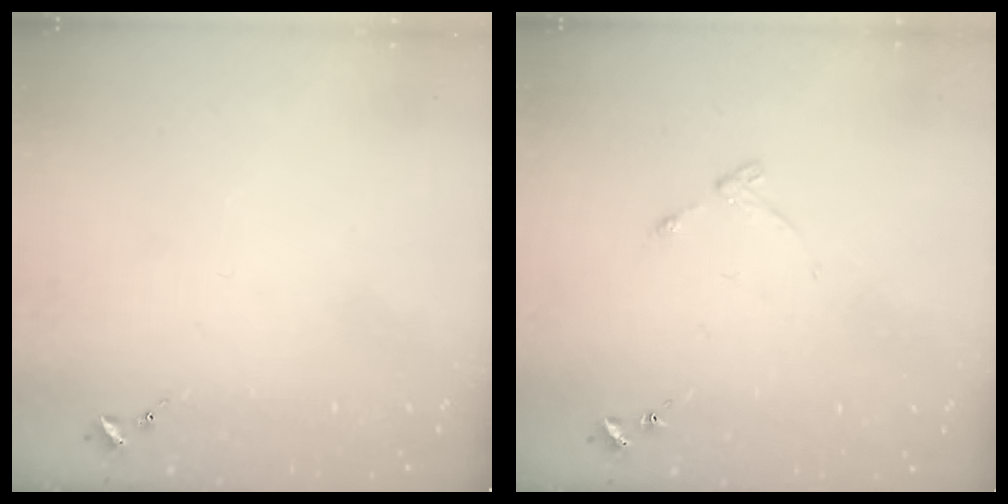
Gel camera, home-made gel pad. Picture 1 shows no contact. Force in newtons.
{"total": 4.7, "press": 4.6, "slide": 0.6}